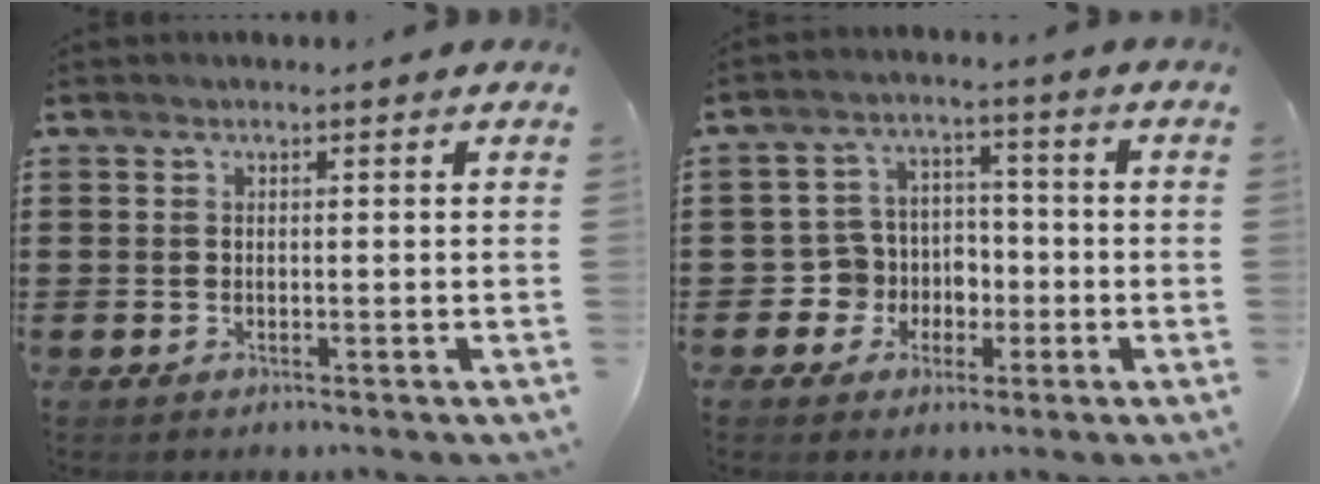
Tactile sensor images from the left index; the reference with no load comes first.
{"total": 5.5, "force": [-1.5, 5.3, 0.7], "torque": [-0.042, 0.005, -0.028]}